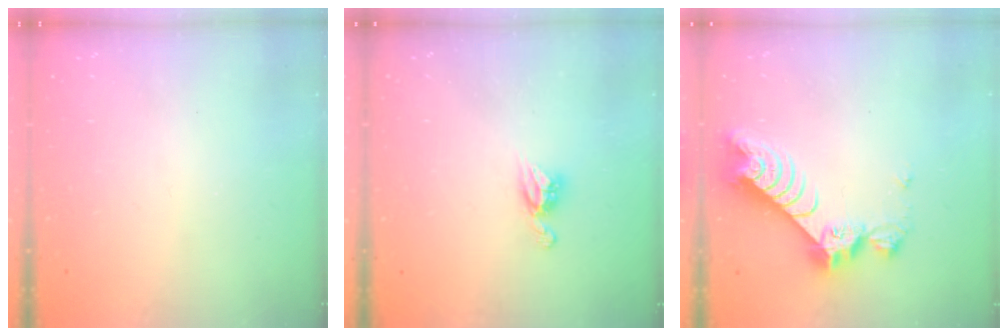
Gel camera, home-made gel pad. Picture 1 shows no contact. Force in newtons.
{"total": 5.9, "press": 5.9, "slide": 0.3}
{"total": 9.9, "press": 9.8, "slide": 1.0}